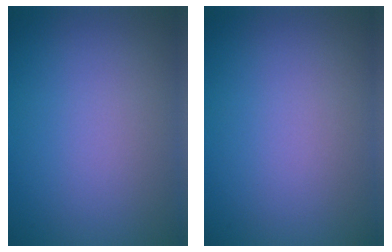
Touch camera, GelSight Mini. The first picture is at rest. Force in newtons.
{"total": 0.0}